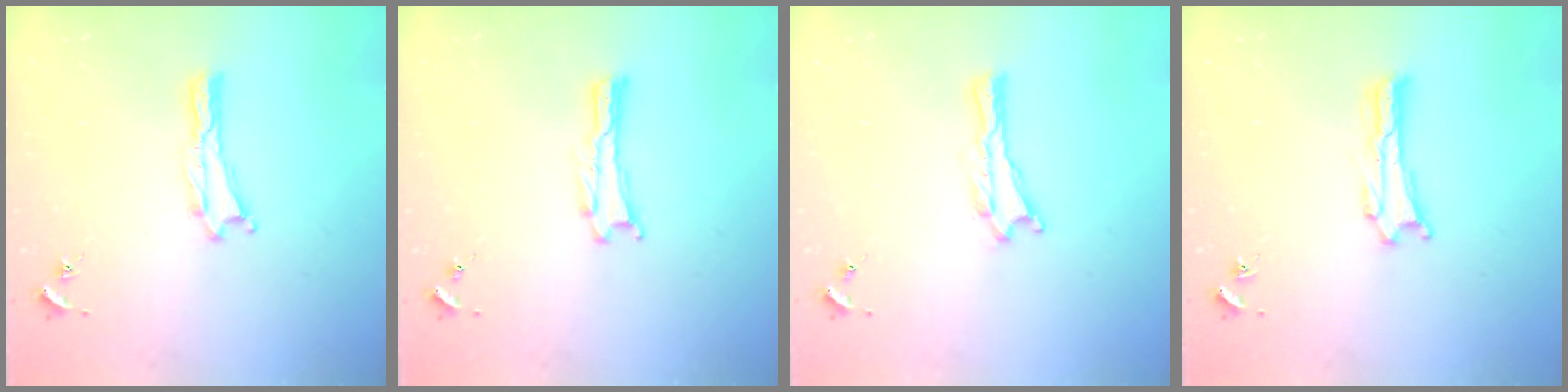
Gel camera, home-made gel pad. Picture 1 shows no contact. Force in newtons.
{"total": 0.0}
{"total": 0.0}
{"total": 0.0}